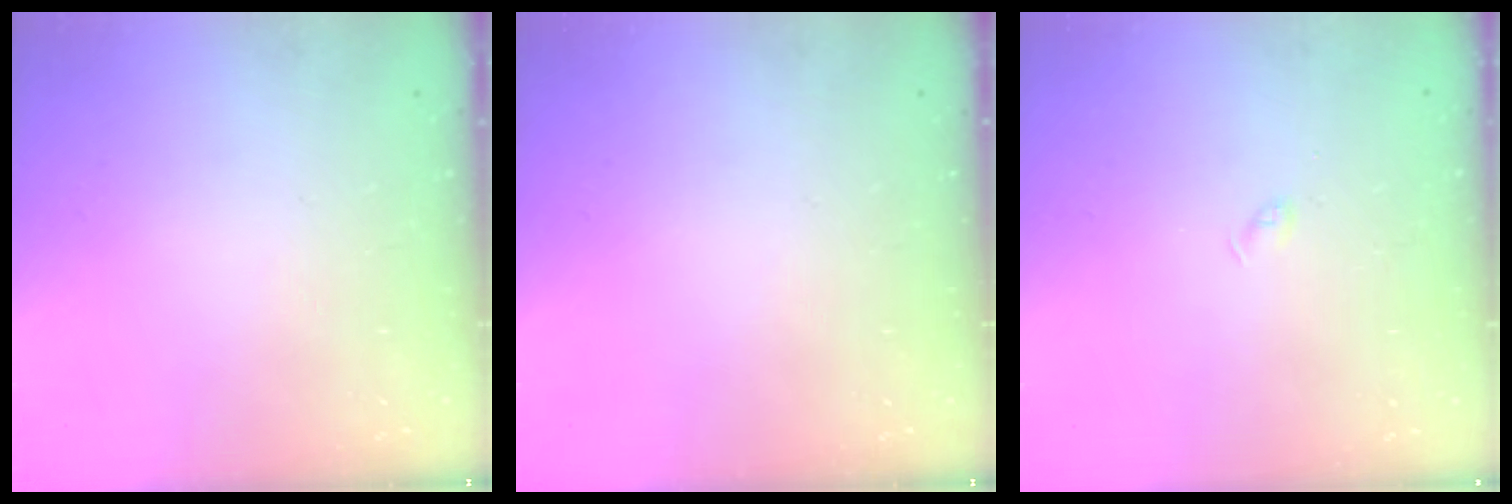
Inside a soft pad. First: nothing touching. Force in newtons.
{"total": 0.0}
{"total": 2.4, "press": 2.3, "slide": 0.3}